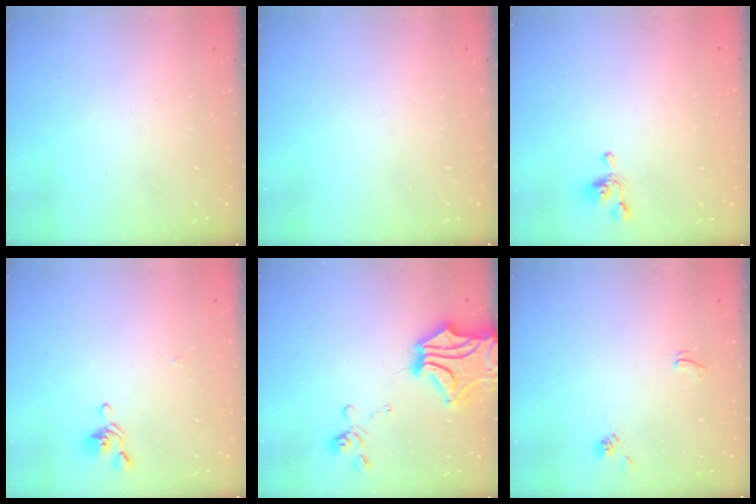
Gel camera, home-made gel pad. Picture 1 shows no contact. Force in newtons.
{"total": 0.0}
{"total": 2.7, "press": 2.7, "slide": 0.4}
{"total": 2.6, "press": 2.5, "slide": 0.6}
{"total": 8.1, "press": 7.7, "slide": 2.6}
{"total": 1.4, "press": 1.4, "slide": 0.4}